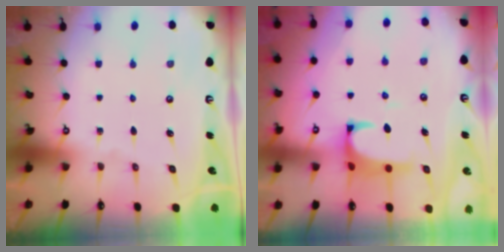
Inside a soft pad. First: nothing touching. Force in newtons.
{"total": 1.8, "press": 1.6, "slide": 0.7}